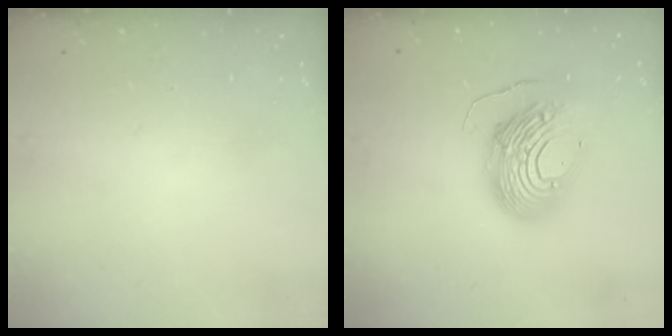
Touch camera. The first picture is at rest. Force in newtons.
{"total": 16.2, "press": 16.2, "slide": 1.3}